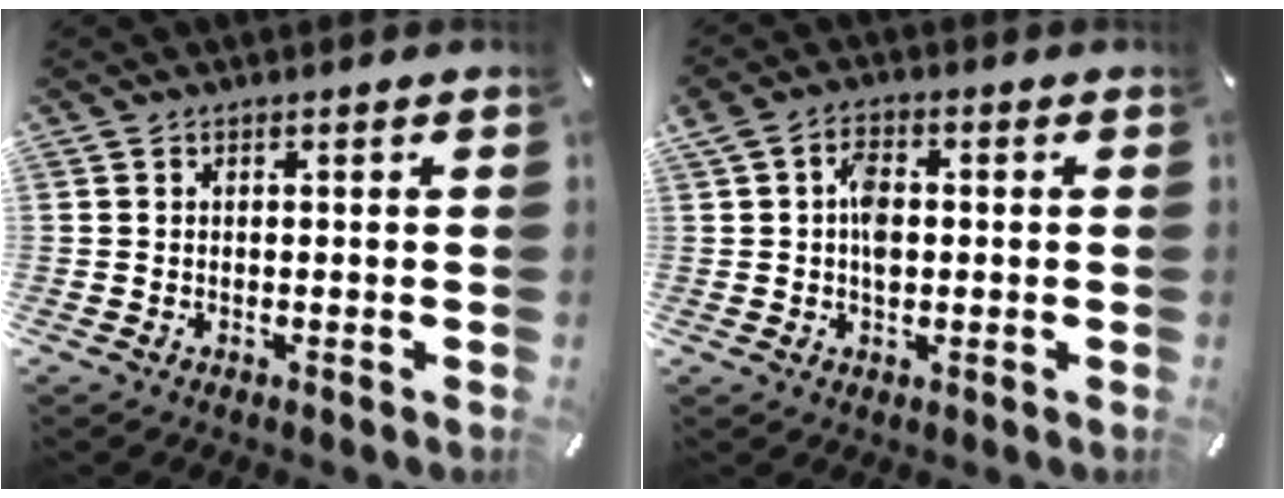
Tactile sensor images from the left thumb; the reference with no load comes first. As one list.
[{"total": 5.6, "force": [0.3, 3.6, 4.2], "torque": [-0.066, 0.003, 0.002]}]